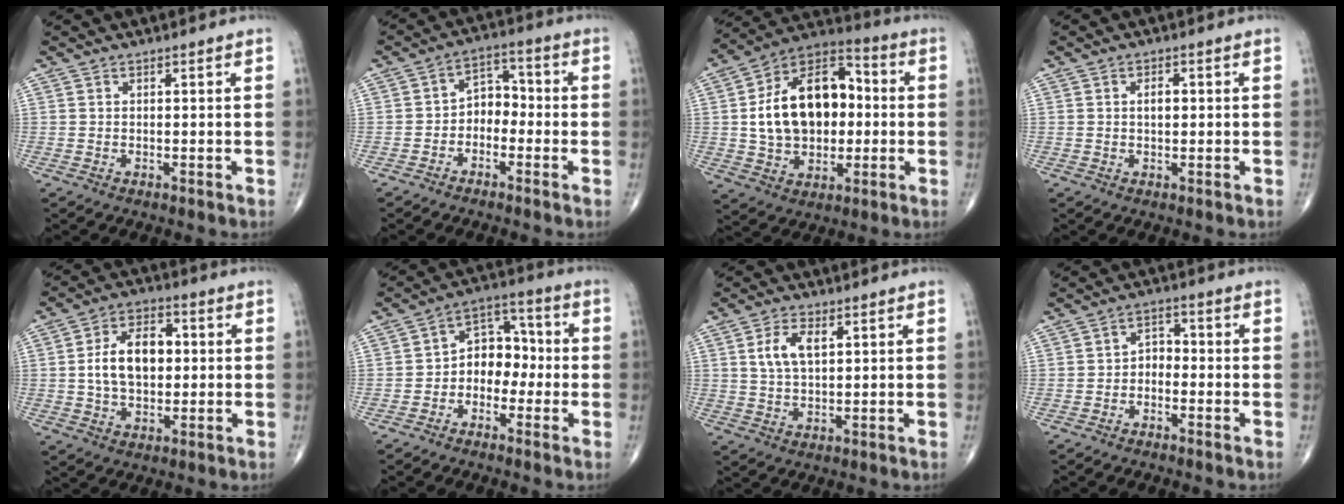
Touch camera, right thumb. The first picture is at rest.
{"total": 5.8, "force": [-1.9, 4.2, 3.4], "torque": [-0.029, 0.036, -0.049]}
{"total": 20.3, "force": [1.1, 13.5, 15.2], "torque": [-0.219, 0.029, 0.018]}
{"total": 2.3, "force": [0.3, 1.4, 1.9], "torque": [-0.028, 0.003, 0.003]}
{"total": 11.6, "force": [0.8, 7.4, 9.0], "torque": [-0.139, 0.015, 0.012]}
{"total": 8.7, "force": [-1.5, 6.5, 5.6], "torque": [-0.047, 0.044, -0.042]}
{"total": 6.2, "force": [2.0, 3.2, 4.9], "torque": [-0.096, -0.003, 0.043]}
{"total": 3.4, "force": [-1.2, 2.4, 2.0], "torque": [-0.015, 0.025, -0.034]}